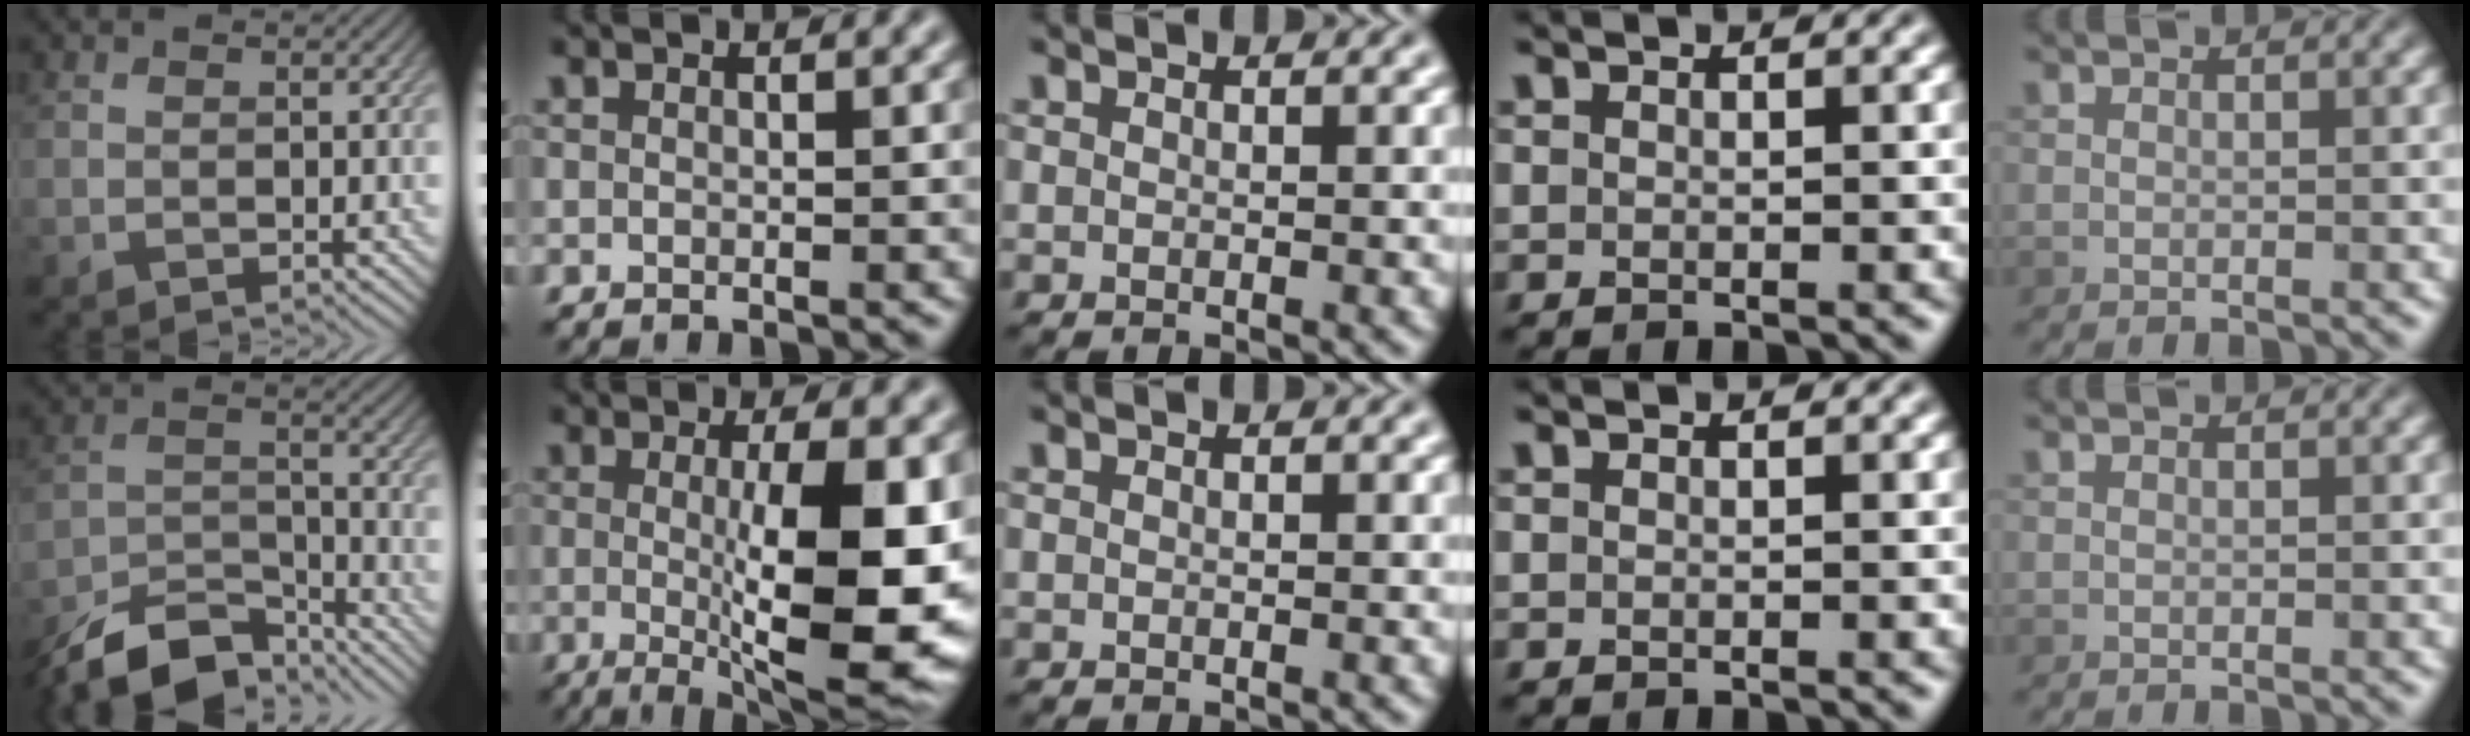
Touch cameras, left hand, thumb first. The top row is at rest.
{"thumb": {"total": 10.8, "force": [-9.2, 3.6, 4.5], "torque": [-0.082, -0.006, -0.166]}, "index": {"total": 11.8, "force": [-0.7, 2.9, 11.4], "torque": [-0.155, -0.016, -0.004]}}